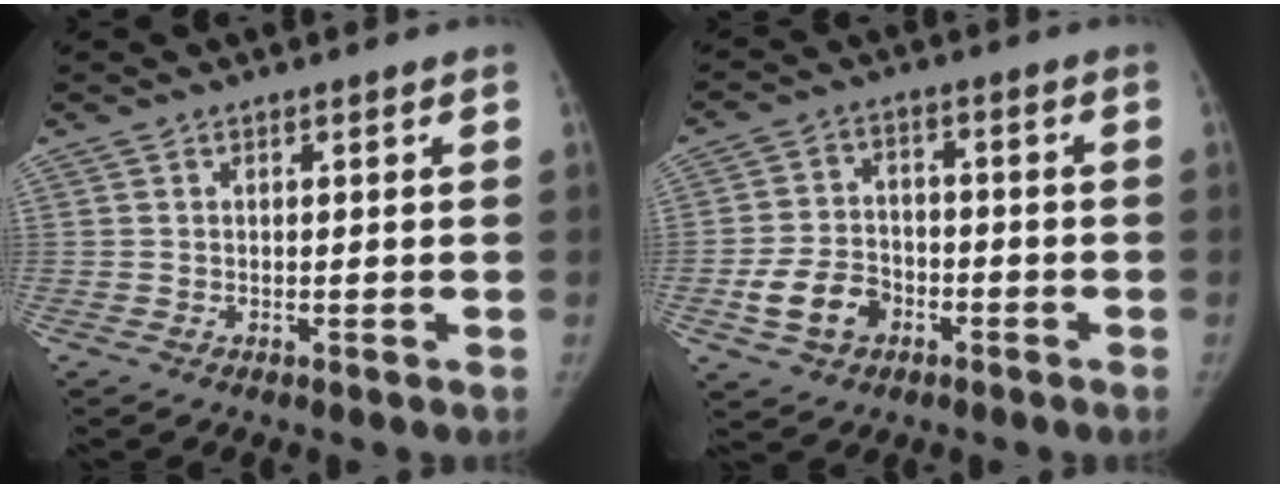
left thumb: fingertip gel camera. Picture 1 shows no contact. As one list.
[{"total": 9.1, "force": [-3.7, 6.8, 4.7], "torque": [-0.074, 0.024, -0.064]}]